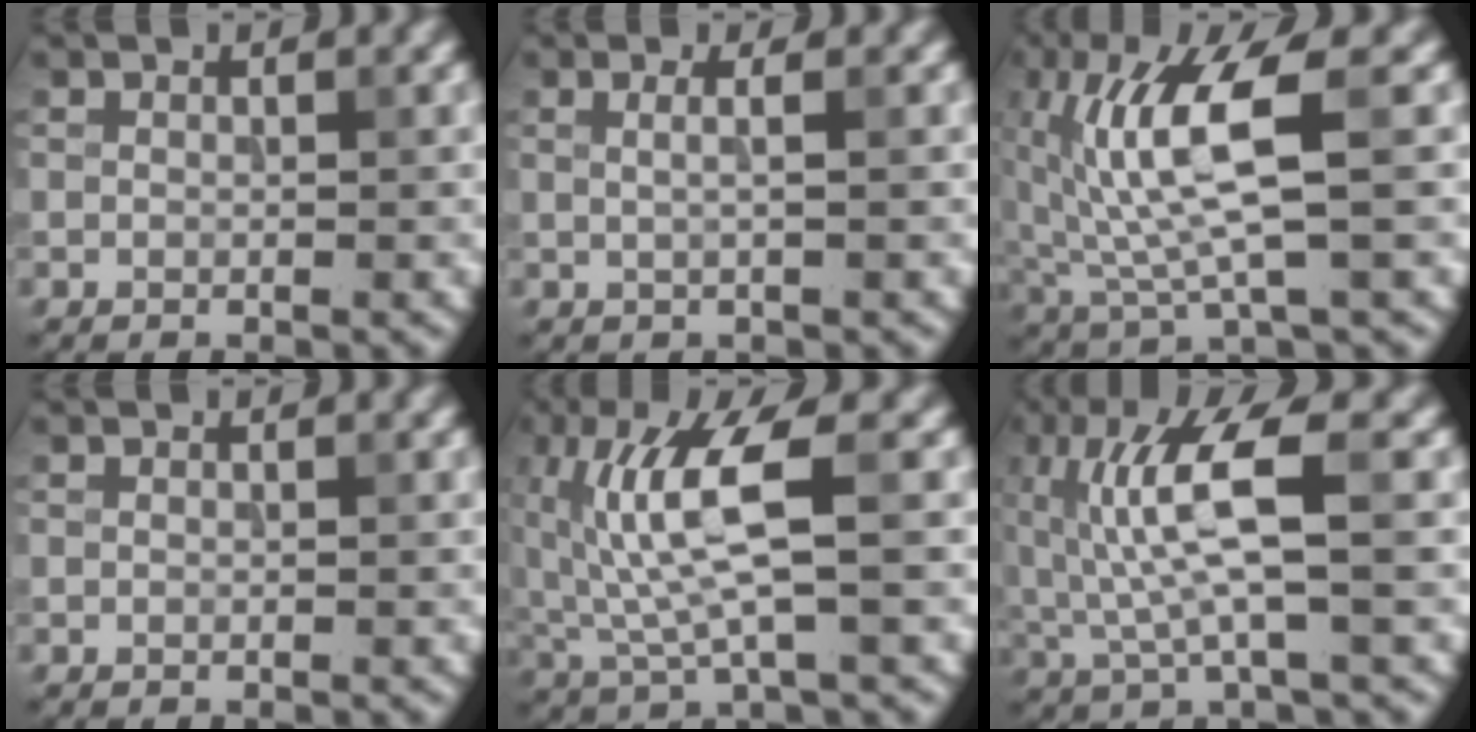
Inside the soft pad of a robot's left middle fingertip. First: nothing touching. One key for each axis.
{"total": 1.9, "fx": 0.5, "fy": 0.8, "fz": 1.7, "tx": -0.014, "ty": -0.002, "tz": -0.009}
{"total": 7.9, "fx": 1.4, "fy": 1.9, "fz": 7.6, "tx": -0.156, "ty": -0.004, "tz": 0.031}
{"total": 0.0}
{"total": 7.1, "fx": 1.2, "fy": 1.7, "fz": 6.8, "tx": -0.146, "ty": -0.003, "tz": 0.028}
{"total": 7.0, "fx": 0.9, "fy": 1.4, "fz": 6.8, "tx": -0.146, "ty": 0.003, "tz": 0.020}